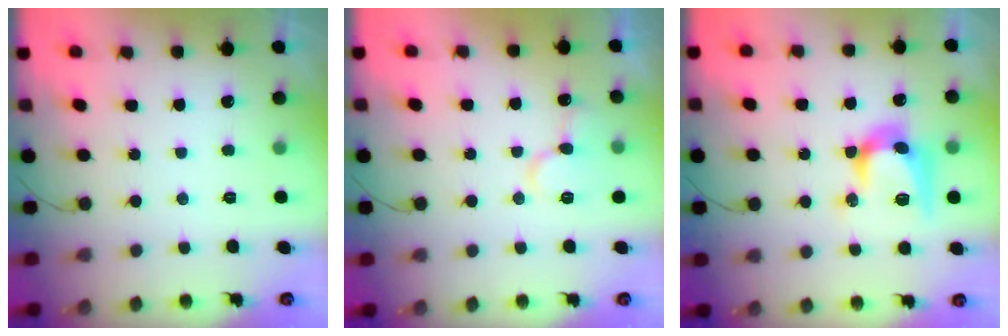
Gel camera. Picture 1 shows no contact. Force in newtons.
{"total": 10.4, "press": 10.3, "slide": 1.3}
{"total": 12.0, "press": 11.9, "slide": 0.7}